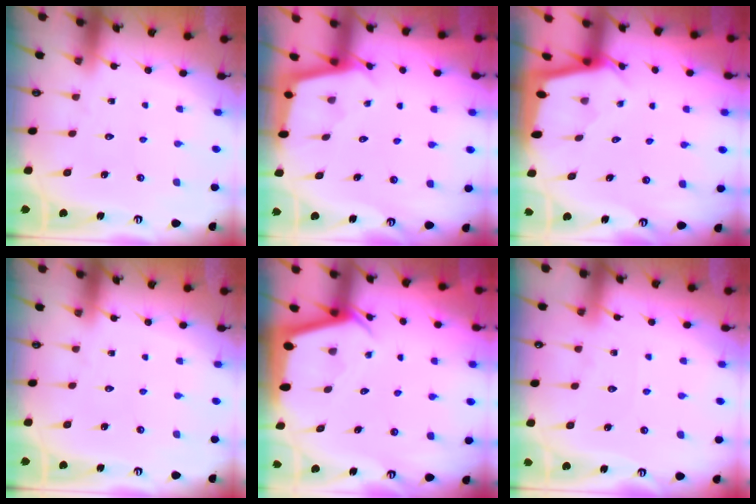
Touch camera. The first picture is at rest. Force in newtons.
{"total": 2.4, "press": 2.4, "slide": 0.1}
{"total": 2.1, "press": 2.1, "slide": 0.2}
{"total": 0.0}
{"total": 2.6, "press": 2.6, "slide": 0.3}
{"total": 3.7, "press": 3.7, "slide": 0.5}